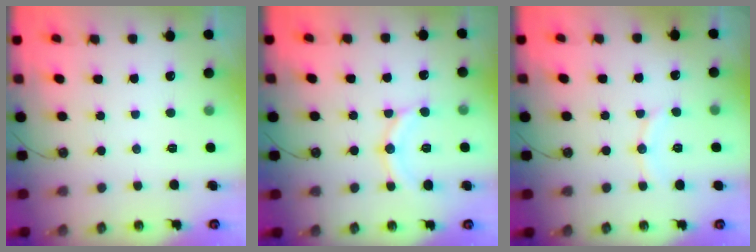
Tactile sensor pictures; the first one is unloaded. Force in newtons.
{"total": 12.8, "press": 12.7, "slide": 1.1}
{"total": 6.5, "press": 6.5, "slide": 0.7}